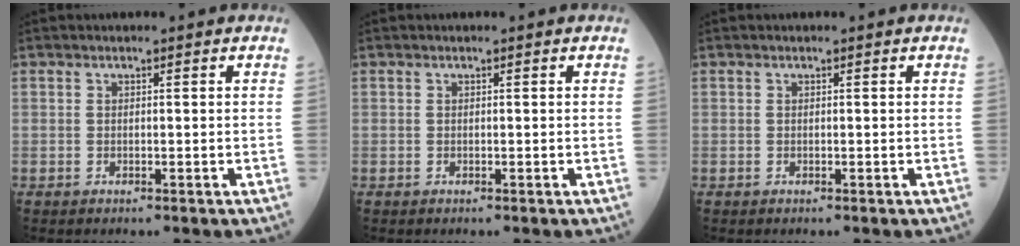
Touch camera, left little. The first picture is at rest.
{"total": 0.0}
{"total": 0.0}